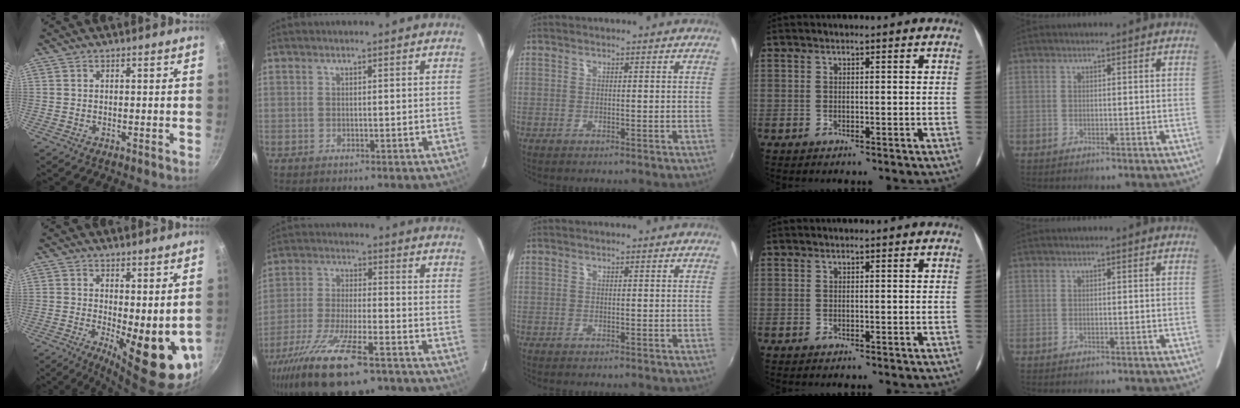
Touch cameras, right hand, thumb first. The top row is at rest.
{"thumb": {"total": 12.6, "force": [-0.2, 4.5, 11.8], "torque": [-0.133, -0.024, 0.010]}, "index": {"total": 19.4, "force": [-13.1, 5.7, 13.1], "torque": [-0.267, -0.056, -0.231]}}